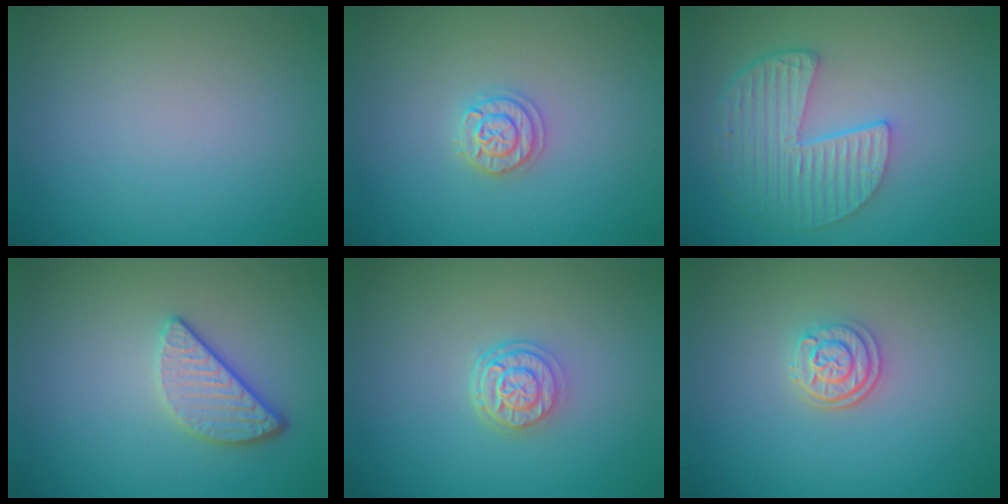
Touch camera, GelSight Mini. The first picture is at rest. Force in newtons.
{"total": 1.9, "press": 1.8, "slide": 0.3}
{"total": 5.7, "press": 4.3, "slide": 3.7}
{"total": 3.2, "press": 2.7, "slide": 1.7}
{"total": 3.1, "press": 2.5, "slide": 1.9}
{"total": 2.6, "press": 2.2, "slide": 1.3}